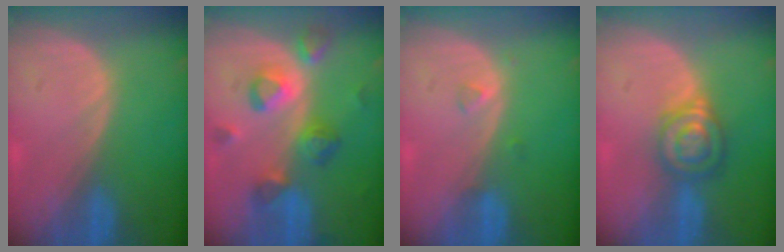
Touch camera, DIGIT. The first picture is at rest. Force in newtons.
{"total": 8.3, "press": 7.8, "slide": 2.8}
{"total": 1.2, "press": 1.2, "slide": 0.1}
{"total": 6.2, "press": 5.8, "slide": 2.2}